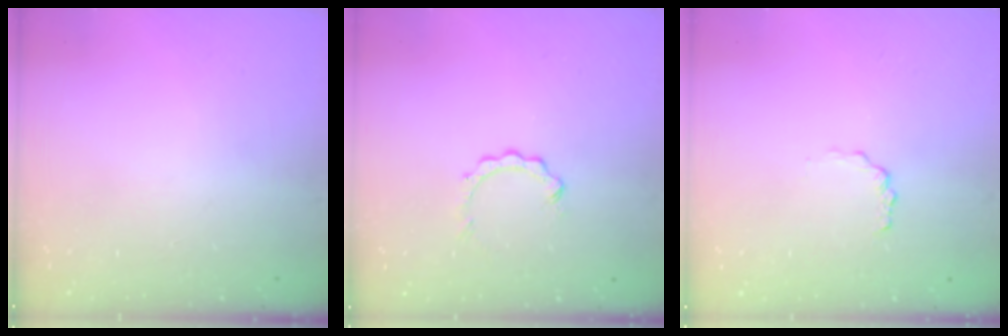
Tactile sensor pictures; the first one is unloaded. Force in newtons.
{"total": 2.4, "press": 2.4, "slide": 0.3}
{"total": 1.7, "press": 1.6, "slide": 0.2}